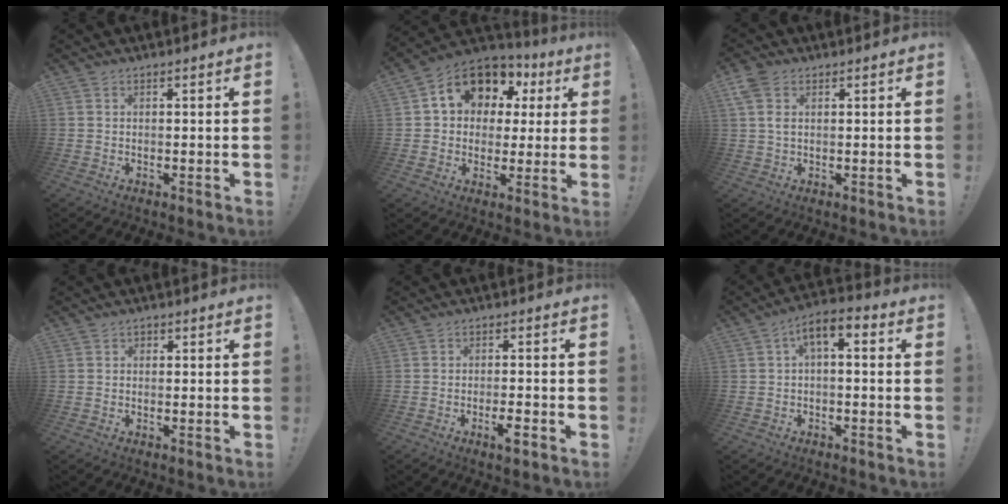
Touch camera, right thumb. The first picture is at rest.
{"total": 13.0, "force": [5.8, 9.5, 6.6], "torque": [-0.105, -0.030, 0.107]}
{"total": 4.8, "force": [1.7, 3.1, 3.2], "torque": [-0.062, -0.001, 0.032]}
{"total": 0.9, "force": [0.0, 0.8, 0.3], "torque": [-0.004, 0.004, 0.000]}
{"total": 4.4, "force": [-2.4, 0.7, 3.6], "torque": [-0.057, 0.002, -0.041]}
{"total": 5.4, "force": [0.8, 2.5, 4.8], "torque": [-0.074, -0.006, 0.013]}